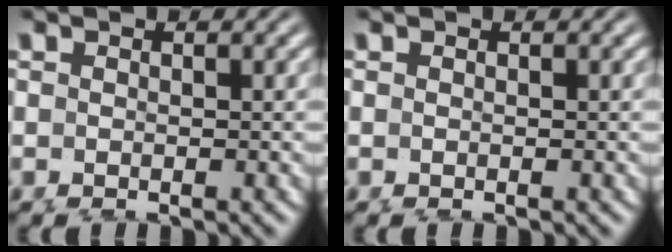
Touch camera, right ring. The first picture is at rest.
{"total": 0.0}